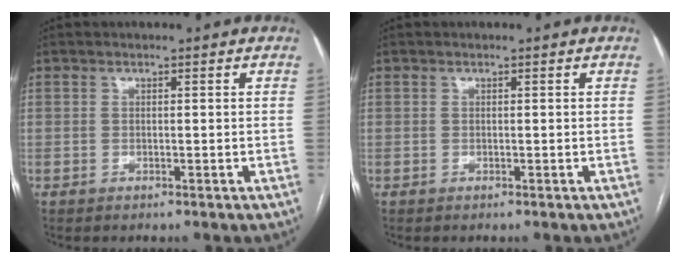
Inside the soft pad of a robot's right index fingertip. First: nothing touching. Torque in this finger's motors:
{"motor_torque": [0.00, 0.00, 0.00, 0.01]}